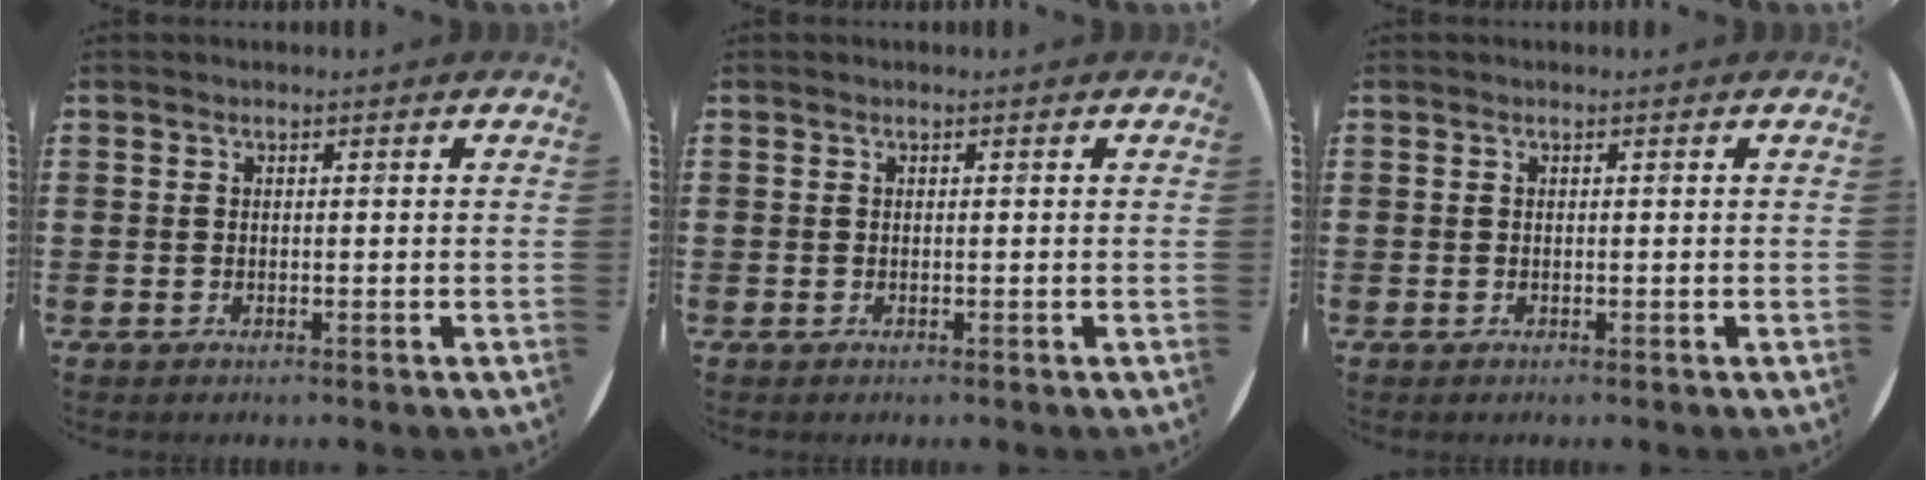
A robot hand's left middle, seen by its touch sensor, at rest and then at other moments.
{"total": 0.0}
{"total": 0.0}